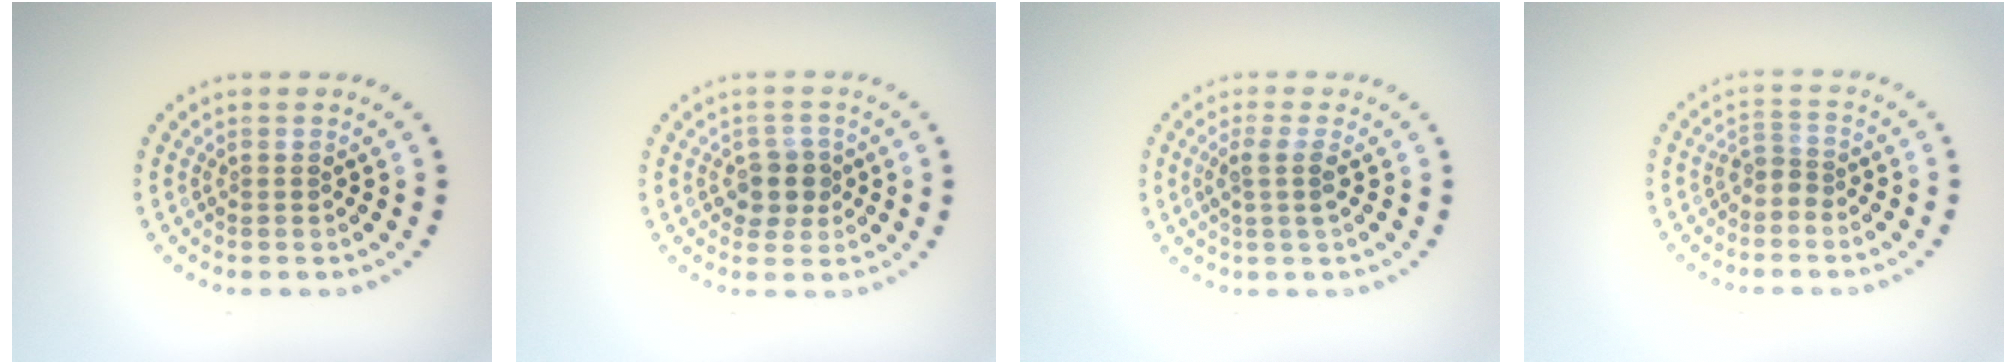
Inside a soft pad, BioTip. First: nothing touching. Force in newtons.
{"total": 2.5, "press": 2.3, "slide": 1.0}
{"total": 1.9, "press": 1.5, "slide": 1.2}
{"total": 1.7, "press": 1.2, "slide": 1.2}